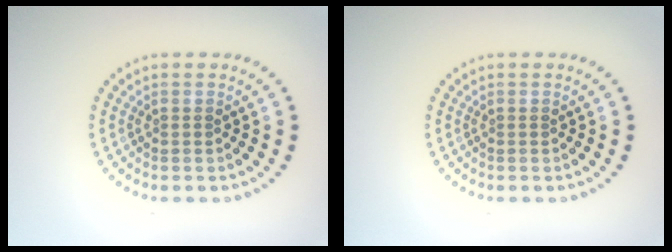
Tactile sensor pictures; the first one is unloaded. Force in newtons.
{"total": 0.0}